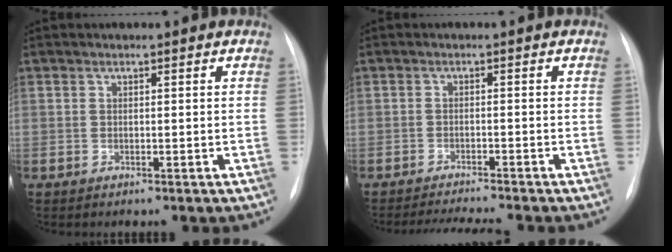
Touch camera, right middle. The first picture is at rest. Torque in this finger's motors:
{"motor_torque": [0.03, -0.04, 0.00, 0.00]}